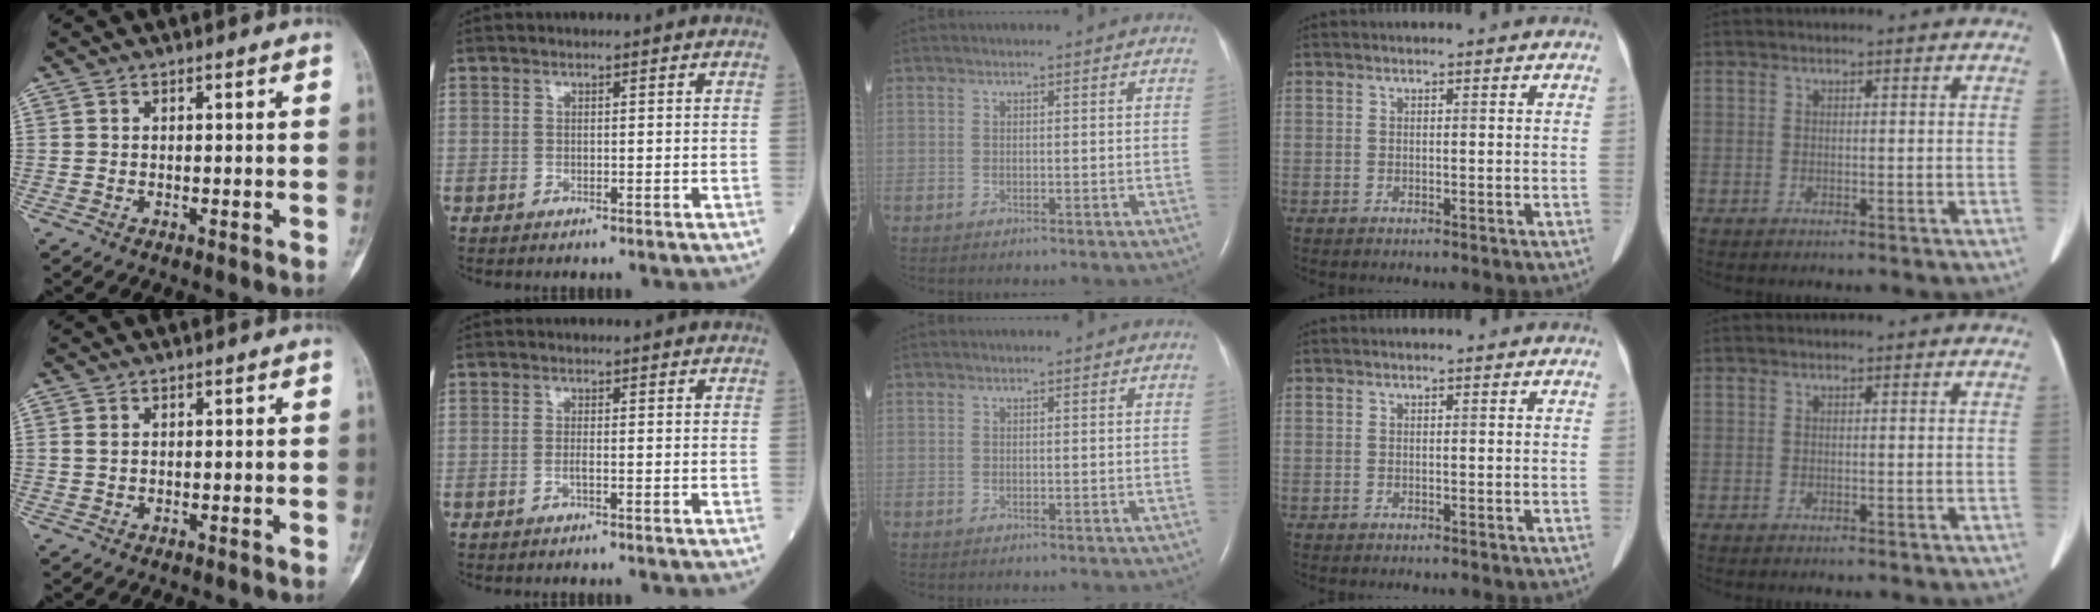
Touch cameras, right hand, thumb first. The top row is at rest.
{"thumb": {"total": 1.0, "force": [0.4, 0.7, 0.6], "torque": [-0.015, 0.003, 0.011]}, "index": {"total": 0.9, "force": [-0.4, 0.0, 0.8], "torque": [-0.017, 0.001, -0.009]}}